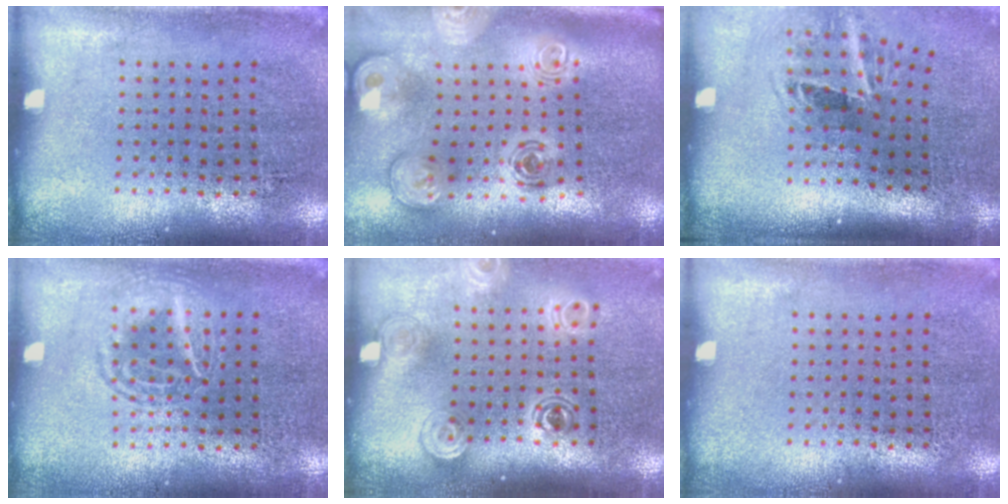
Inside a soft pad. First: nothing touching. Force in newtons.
{"total": 2.6, "press": 1.8, "slide": 1.8}
{"total": 2.0, "press": 1.2, "slide": 1.6}
{"total": 1.3, "press": 1.3, "slide": 0.1}
{"total": 1.4, "press": 1.2, "slide": 0.8}
{"total": 0.0}